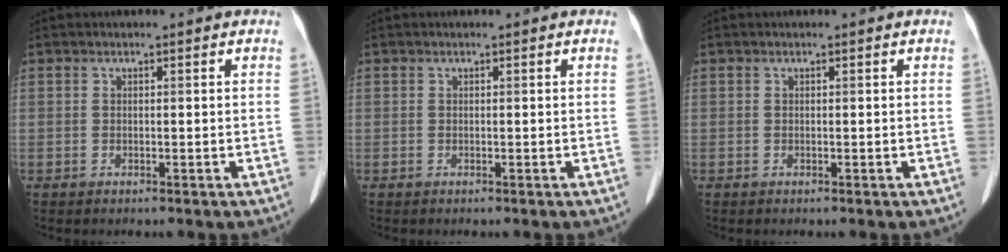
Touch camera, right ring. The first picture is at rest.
{"total": 0.0}
{"total": 0.0}